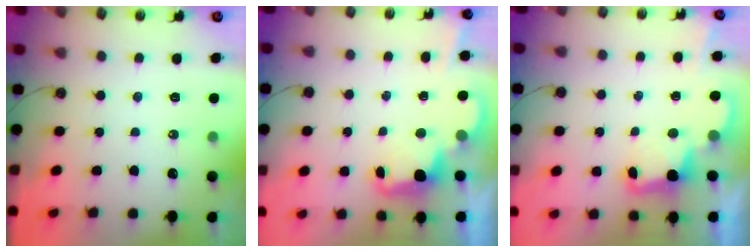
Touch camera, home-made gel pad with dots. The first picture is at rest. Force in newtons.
{"total": 2.3, "press": 2.3, "slide": 0.5}
{"total": 3.3, "press": 3.3, "slide": 0.6}